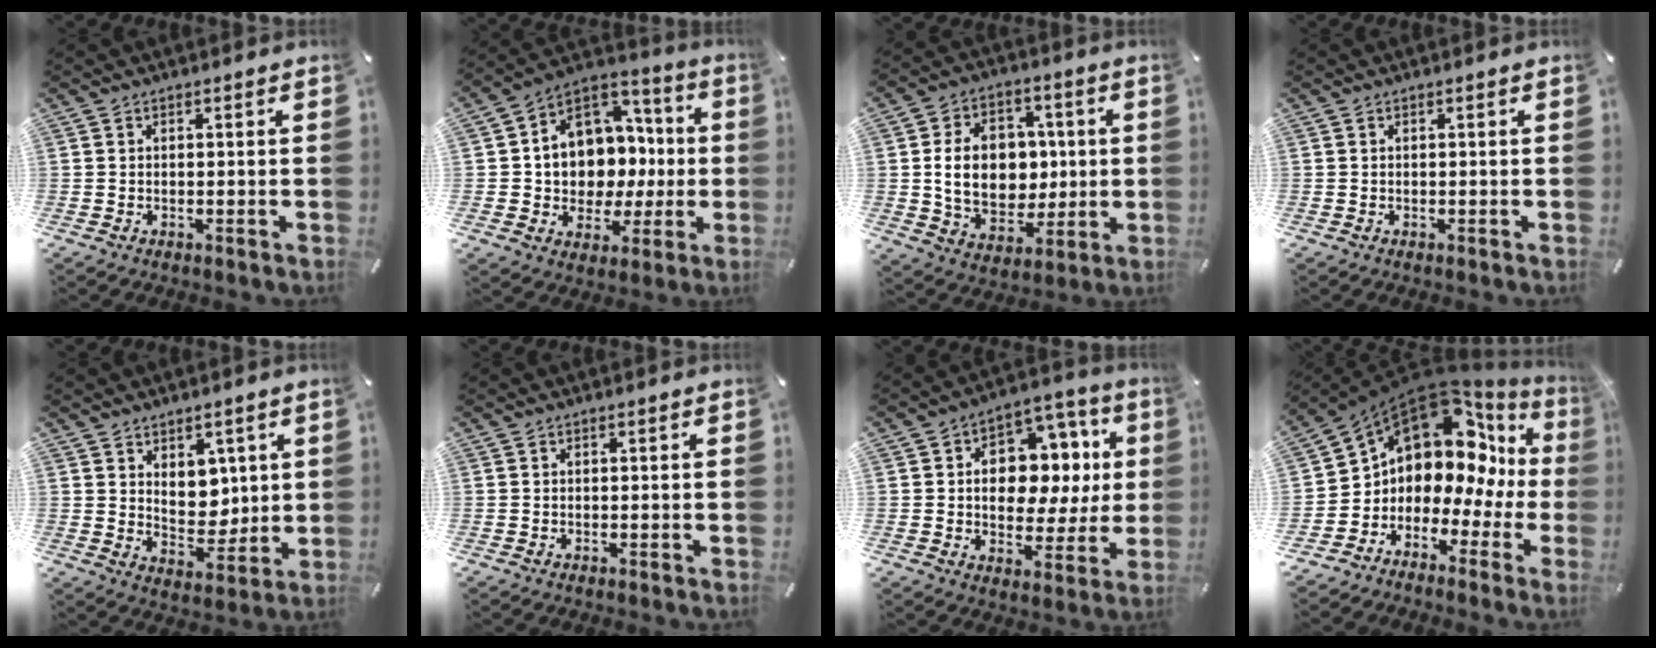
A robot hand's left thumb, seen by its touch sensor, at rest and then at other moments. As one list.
[{"total": 11.1, "force": [0.5, 10.6, 3.5], "torque": [-0.049, -0.031, 0.024]}, {"total": 15.1, "force": [1.1, 12.0, 9.2], "torque": [-0.164, 0.013, 0.027]}, {"total": 0.0}, {"total": 7.1, "force": [3.5, 5.7, 2.3], "torque": [-0.025, -0.027, 0.065]}, {"total": 0.0}, {"total": 11.8, "force": [1.1, 9.4, 7.1], "torque": [-0.092, -0.012, 0.022]}, {"total": 12.0, "force": [5.9, 8.4, 6.3], "torque": [-0.119, -0.069, 0.101]}]